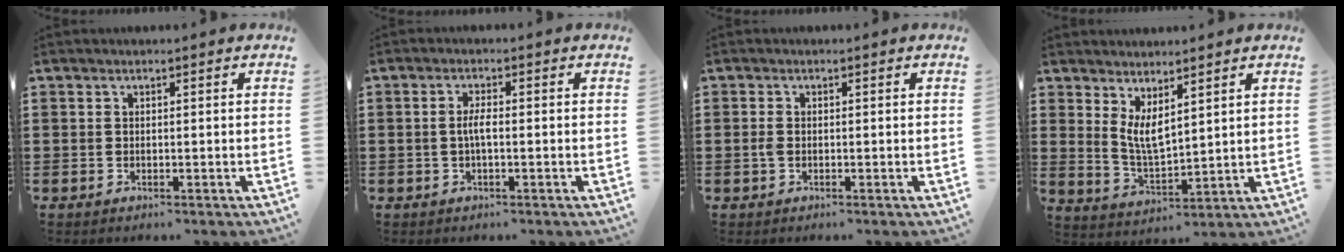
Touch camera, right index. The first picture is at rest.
{"total": 2.5, "force": [-0.4, 0.5, 2.4], "torque": [-0.052, -0.002, -0.011]}
{"total": 1.4, "force": [-0.3, 0.8, 1.1], "torque": [-0.037, -0.003, -0.011]}
{"total": 4.8, "force": [2.5, 1.8, 3.6], "torque": [-0.080, -0.005, 0.048]}